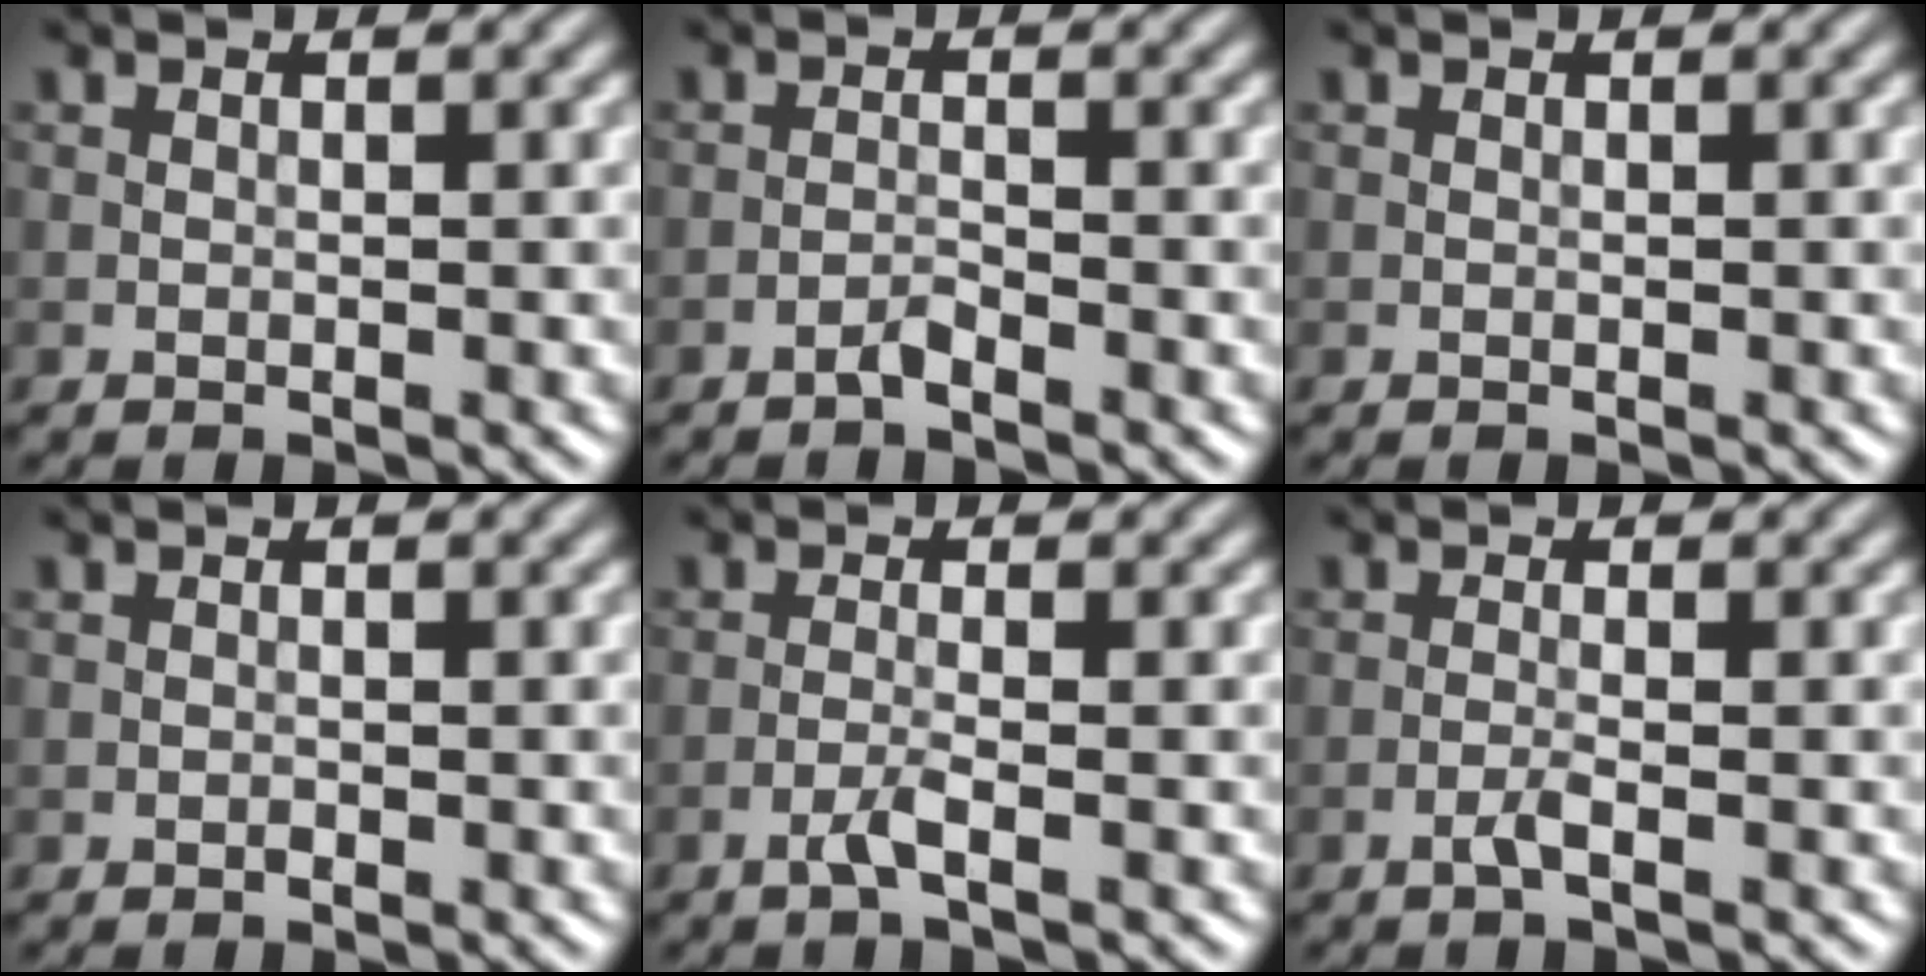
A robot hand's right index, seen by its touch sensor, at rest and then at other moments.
{"total": 1.1, "force": [-0.9, 0.0, 0.5], "torque": [-0.008, 0.005, -0.021]}
{"total": 0.0}
{"total": 0.0}
{"total": 1.6, "force": [-0.9, 0.1, 1.3], "torque": [-0.025, 0.006, -0.025]}
{"total": 1.3, "force": [-0.7, 0.1, 1.1], "torque": [-0.019, 0.005, -0.020]}